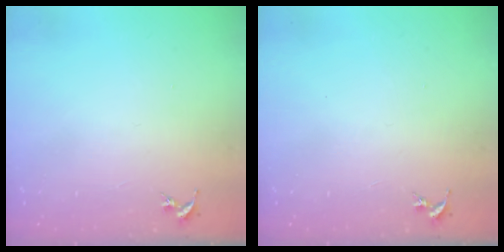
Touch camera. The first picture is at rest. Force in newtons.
{"total": 0.0}